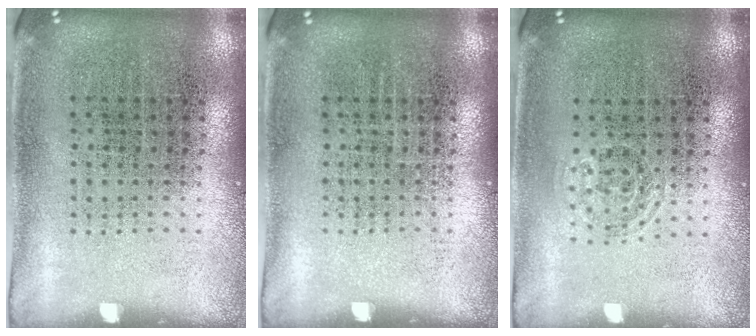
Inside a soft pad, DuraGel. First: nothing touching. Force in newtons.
{"total": 0.0}
{"total": 0.8, "press": 0.5, "slide": 0.5}